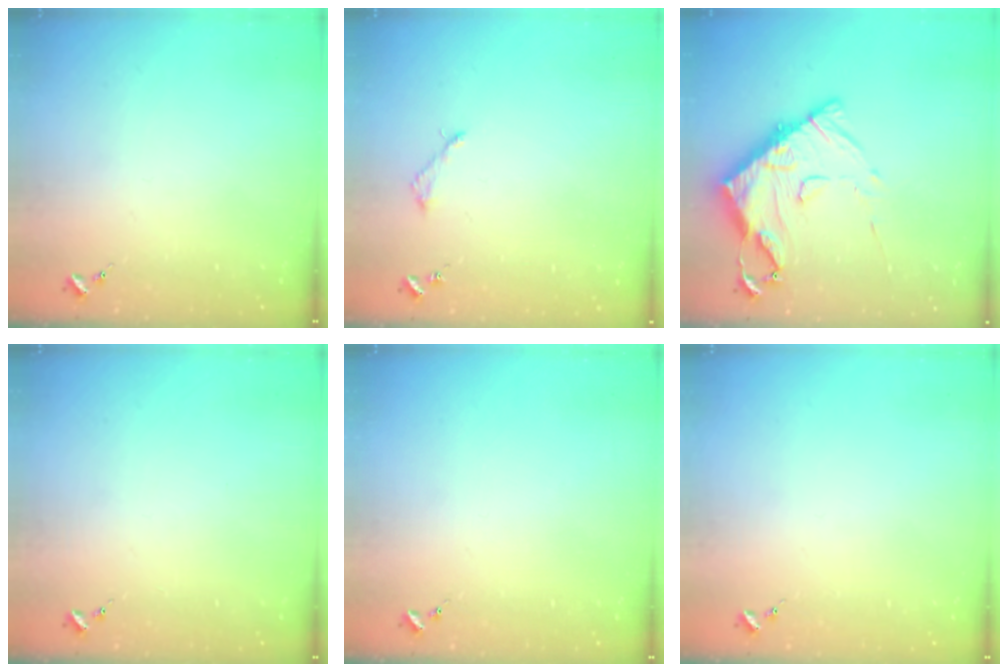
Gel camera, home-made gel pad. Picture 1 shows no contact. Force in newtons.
{"total": 3.1, "press": 3.0, "slide": 0.3}
{"total": 16.0, "press": 16.0, "slide": 1.2}
{"total": 0.0}
{"total": 0.0}
{"total": 0.0}